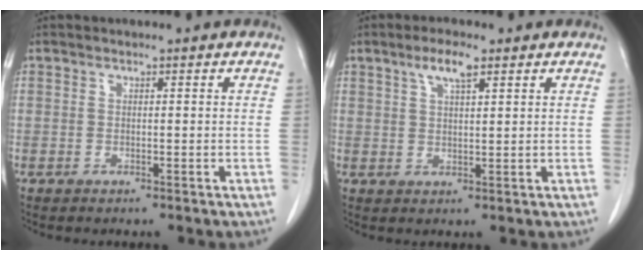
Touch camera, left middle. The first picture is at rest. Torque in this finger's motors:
{"motor_torque": [0.22, -0.16, 0.03, 0.02]}